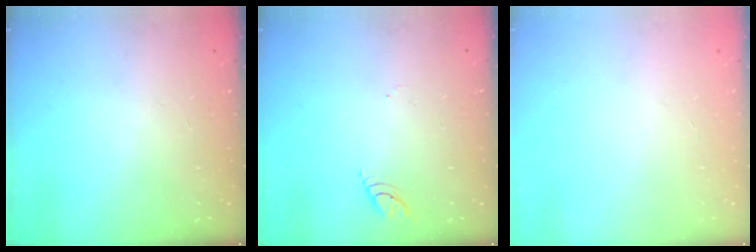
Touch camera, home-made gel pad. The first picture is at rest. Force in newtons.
{"total": 3.8, "press": 3.8, "slide": 0.4}
{"total": 0.0}